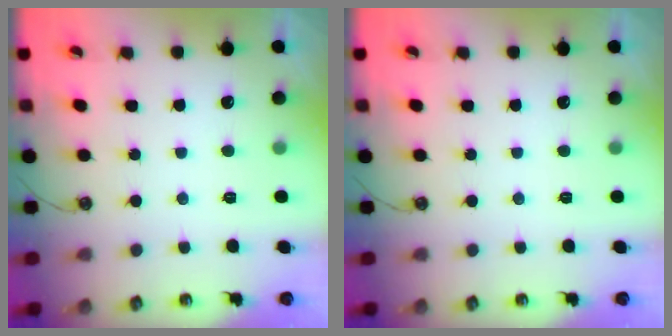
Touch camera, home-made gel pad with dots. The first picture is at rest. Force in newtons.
{"total": 0.0}